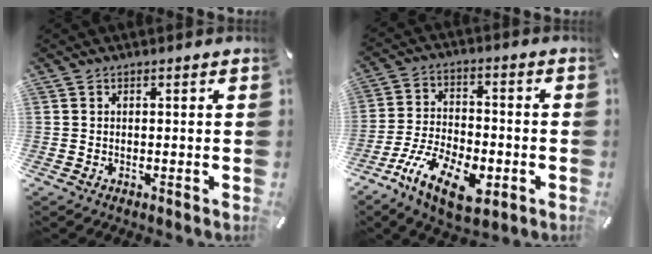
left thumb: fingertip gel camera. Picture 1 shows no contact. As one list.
[{"total": 14.8, "force": [-7.3, 7.7, 10.4], "torque": [-0.199, 0.041, -0.124]}]